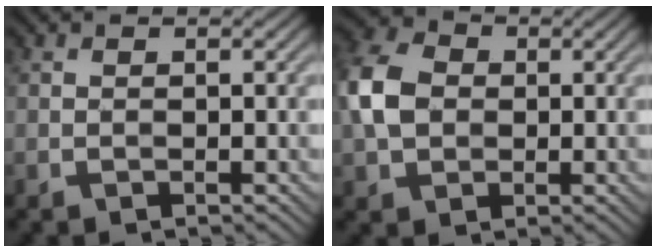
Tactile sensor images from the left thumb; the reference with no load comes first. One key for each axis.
{"total": 7.2, "fx": 0.4, "fy": 5.7, "fz": 4.5, "tx": -0.124, "ty": 0.012, "tz": -0.004}